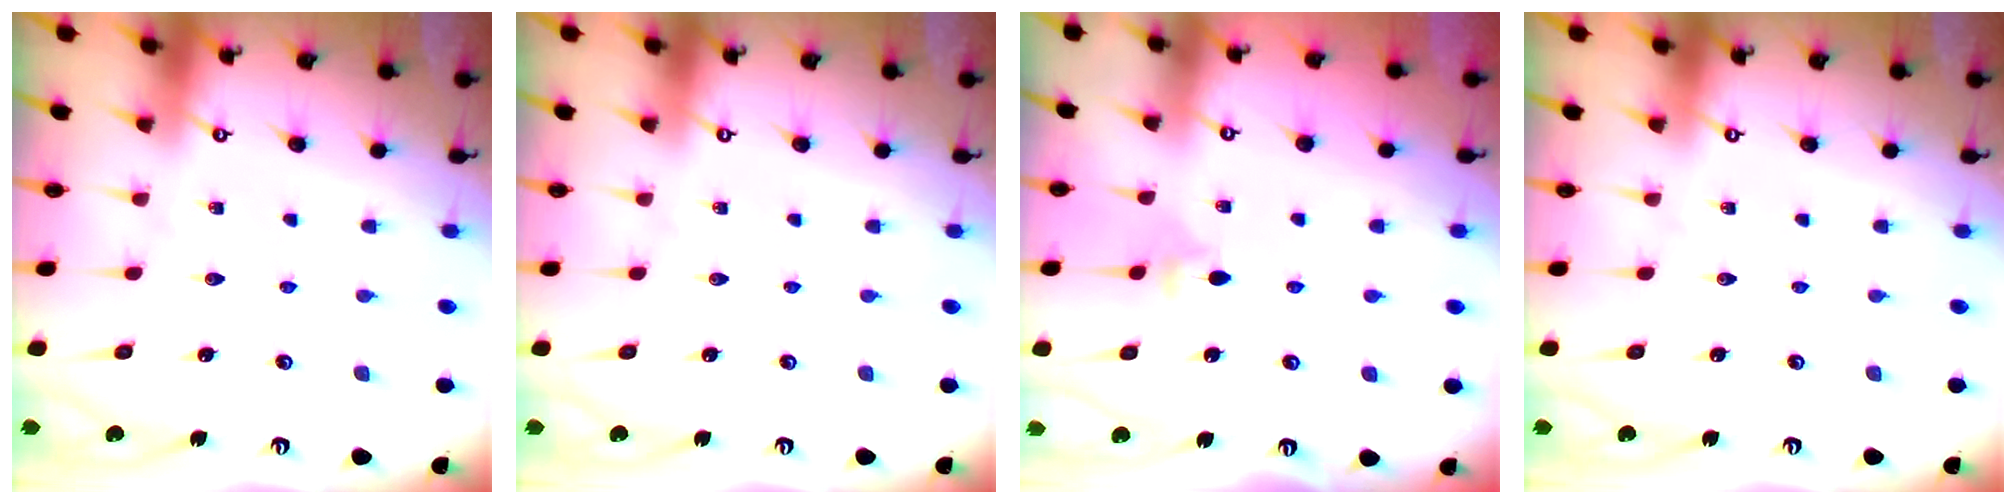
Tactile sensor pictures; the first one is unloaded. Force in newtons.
{"total": 0.0}
{"total": 3.6, "press": 3.5, "slide": 1.0}
{"total": 0.0}